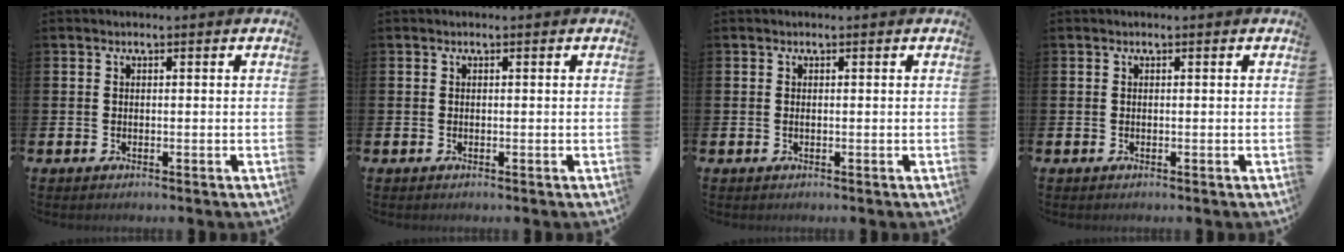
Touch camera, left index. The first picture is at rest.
{"total": 0.0}
{"total": 0.0}
{"total": 0.0}